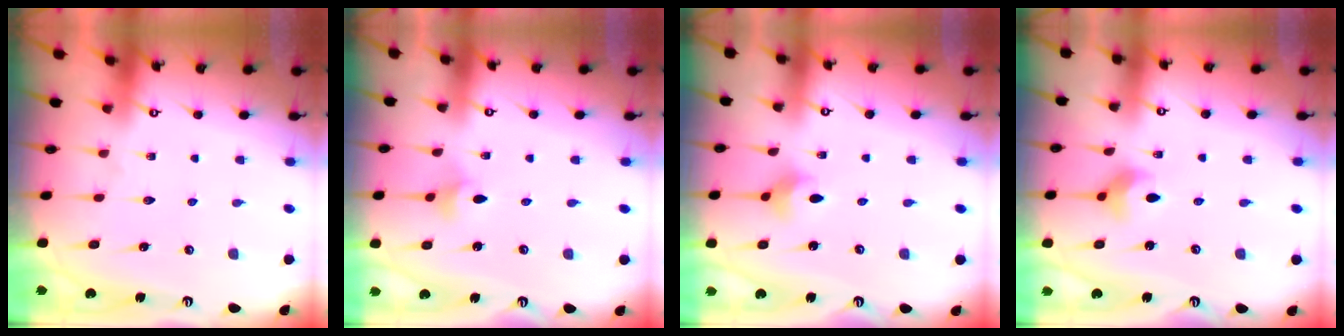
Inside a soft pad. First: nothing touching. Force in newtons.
{"total": 2.9, "press": 2.9, "slide": 0.5}
{"total": 3.0, "press": 2.9, "slide": 0.7}
{"total": 4.8, "press": 4.7, "slide": 0.9}